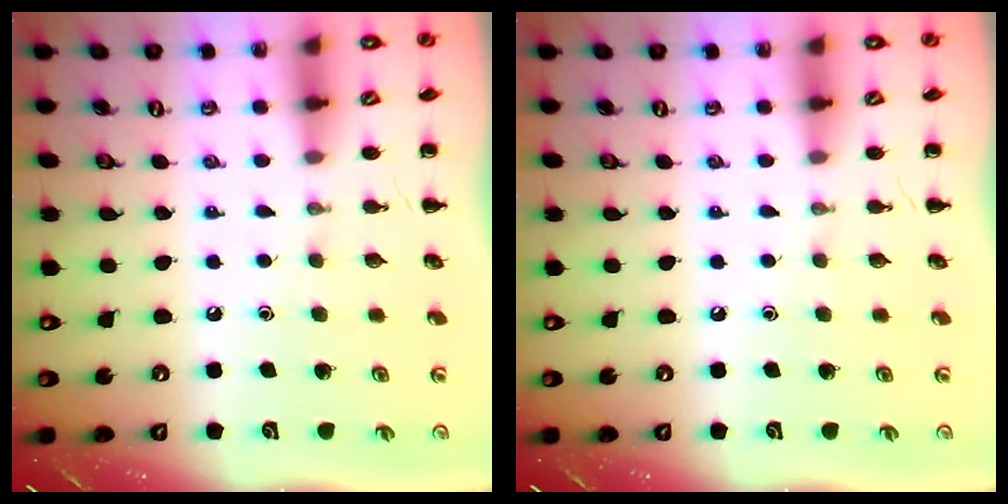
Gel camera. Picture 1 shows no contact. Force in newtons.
{"total": 0.0}